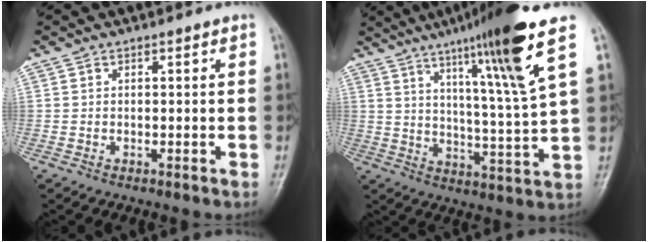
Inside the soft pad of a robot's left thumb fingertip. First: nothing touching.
{"total": 17.9, "force": [9.8, 0.2, 15.0], "torque": [-0.229, -0.046, 0.152]}